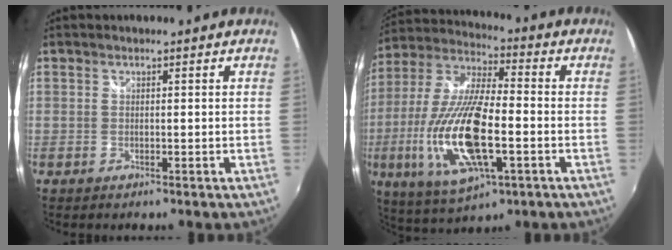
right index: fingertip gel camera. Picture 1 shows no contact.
{"total": 20.3, "force": [-5.2, 6.8, 18.4], "torque": [-0.381, -0.026, -0.091]}